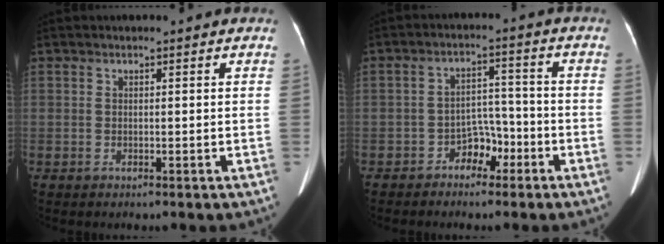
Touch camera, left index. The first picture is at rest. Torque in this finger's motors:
{"motor_torque": [-0.06, 0.25, 0.06, -0.01]}